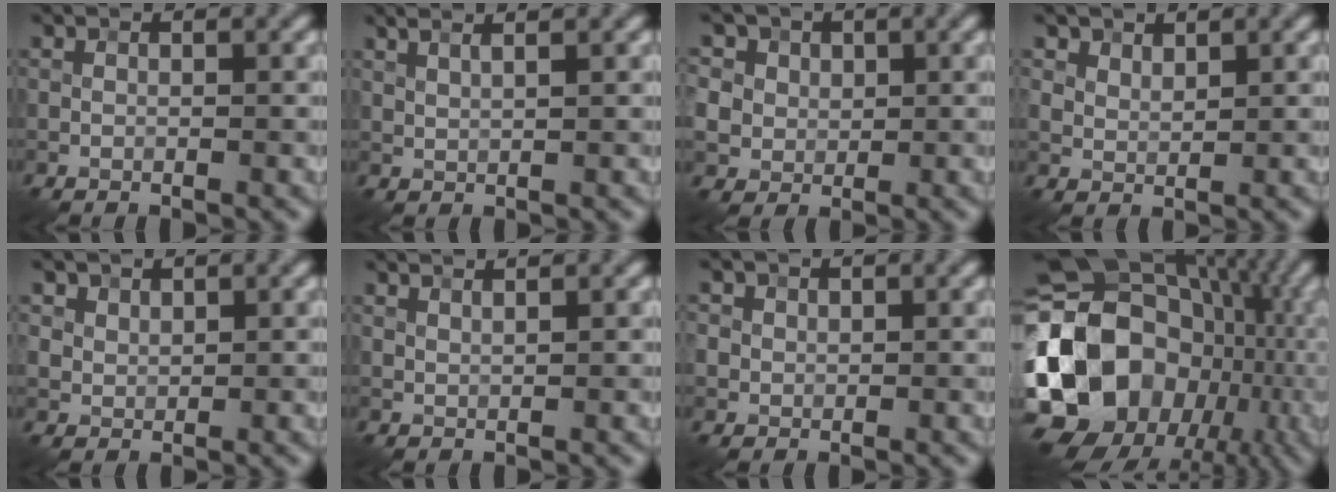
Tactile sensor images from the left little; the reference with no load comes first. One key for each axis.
{"total": 4.1, "fx": 2.7, "fy": 1.7, "fz": 2.6, "tx": -0.031, "ty": 0.037, "tz": 0.020}
{"total": 7.8, "fx": 3.1, "fy": 6.5, "fz": 3.1, "tx": -0.074, "ty": 0.021, "tz": 0.034}
{"total": 2.1, "fx": 1.6, "fy": 1.2, "fz": 0.7, "tx": -0.018, "ty": -0.005, "tz": 0.040}
{"total": 1.9, "fx": 1.3, "fy": 1.3, "fz": 0.5, "tx": -0.014, "ty": -0.012, "tz": 0.039}
{"total": 2.0, "fx": 1.6, "fy": 0.5, "fz": 1.0, "tx": -0.012, "ty": 0.009, "tz": 0.009}
{"total": 2.2, "fx": 0.9, "fy": 1.9, "fz": 0.8, "tx": -0.015, "ty": 0.004, "tz": 0.019}
{"total": 20.3, "fx": -3.7, "fy": 16.5, "fz": 11.2, "tx": -0.210, "ty": 0.003, "tz": -0.073}